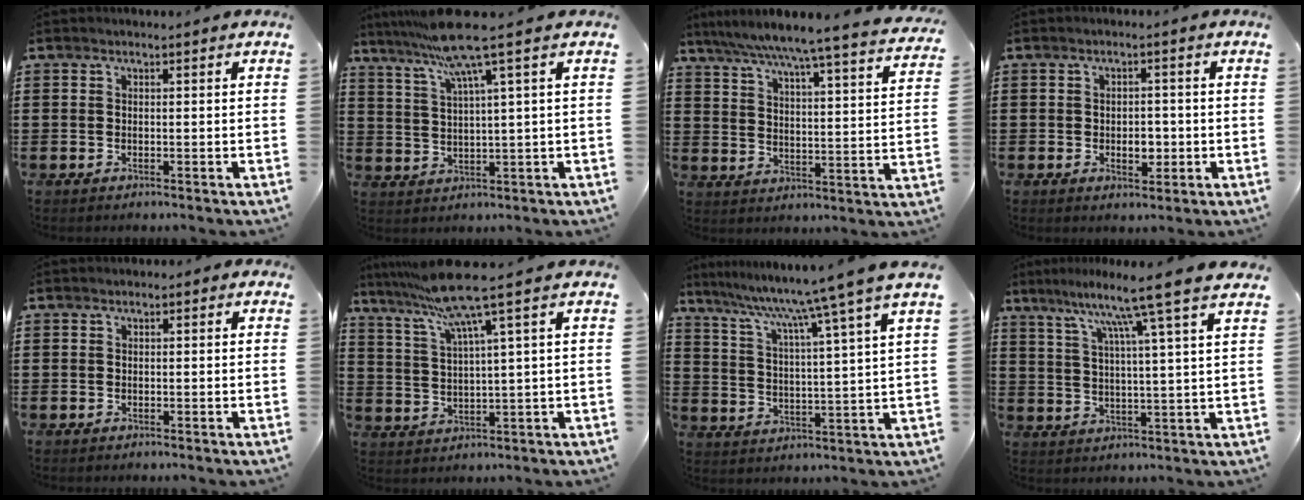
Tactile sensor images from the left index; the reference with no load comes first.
{"total": 9.0, "force": [5.5, -0.7, 7.1], "torque": [-0.160, -0.023, 0.092]}
{"total": 6.2, "force": [5.4, -1.2, 2.8], "torque": [-0.074, -0.046, 0.083]}
{"total": 3.3, "force": [-0.8, 2.1, 2.5], "torque": [-0.042, 0.002, -0.019]}
{"total": 0.7, "force": [-0.4, 0.6, 0.1], "torque": [-0.004, 0.001, -0.009]}
{"total": 9.4, "force": [5.9, -0.6, 7.3], "torque": [-0.176, -0.030, 0.094]}
{"total": 8.4, "force": [6.9, -2.0, 4.4], "torque": [-0.113, -0.047, 0.104]}
{"total": 9.1, "force": [6.5, -1.6, 6.1], "torque": [-0.135, -0.029, 0.099]}